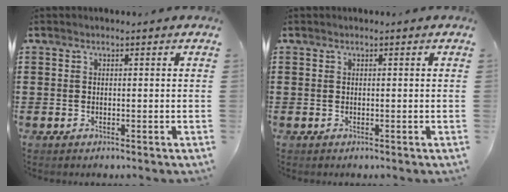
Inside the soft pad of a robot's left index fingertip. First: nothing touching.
{"total": 0.0}